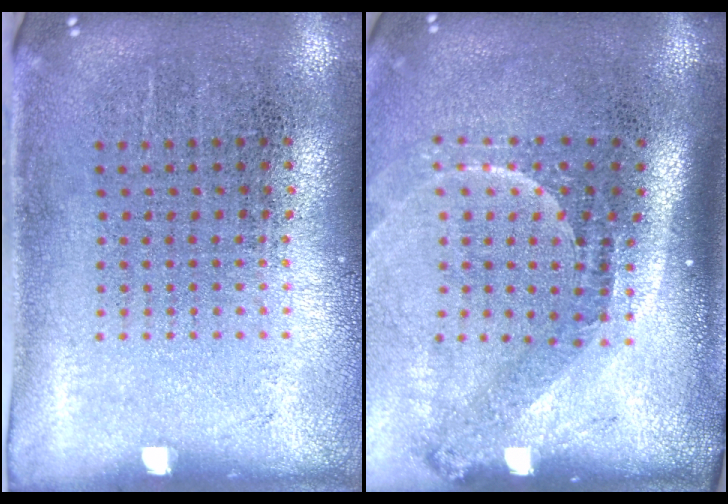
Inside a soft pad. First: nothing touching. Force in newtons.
{"total": 2.2, "press": 1.6, "slide": 1.6}